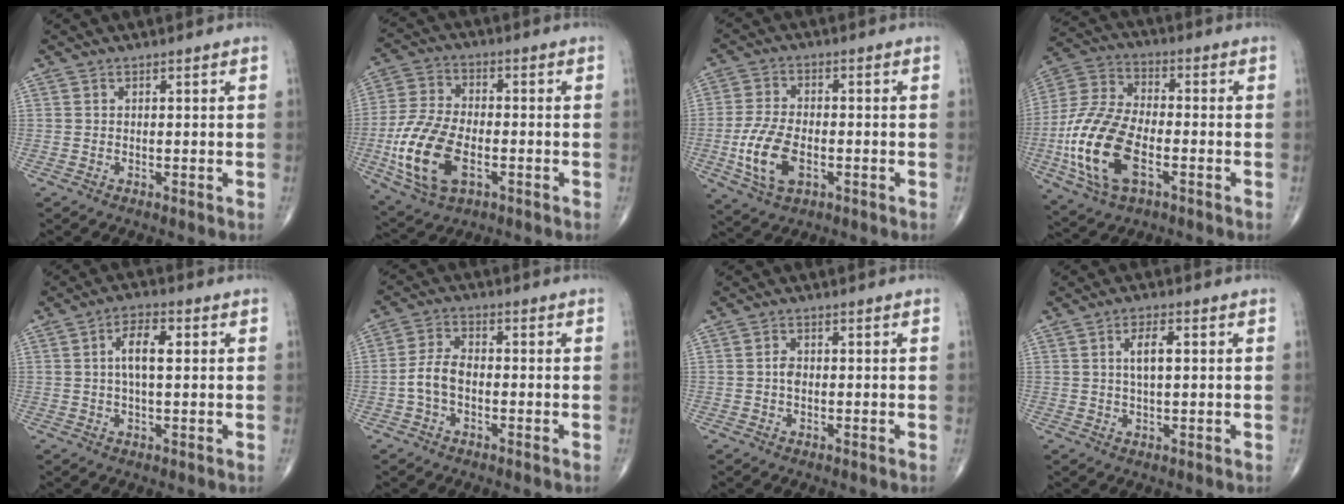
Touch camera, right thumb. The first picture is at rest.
{"total": 15.6, "force": [-4.3, 8.5, 12.3], "torque": [-0.254, 0.007, -0.079]}
{"total": 10.3, "force": [-2.7, 5.6, 8.1], "torque": [-0.167, 0.003, -0.049]}
{"total": 18.1, "force": [-5.1, 9.3, 14.7], "torque": [-0.312, 0.015, -0.095]}
{"total": 6.0, "force": [1.0, 2.6, 5.3], "torque": [-0.094, 0.011, 0.013]}
{"total": 5.6, "force": [-1.4, 3.3, 4.2], "torque": [-0.084, 0.021, -0.034]}
{"total": 1.7, "force": [-0.2, 1.1, 1.3], "torque": [-0.018, 0.003, -0.007]}
{"total": 4.6, "force": [0.9, 1.8, 4.1], "torque": [-0.072, 0.002, 0.015]}